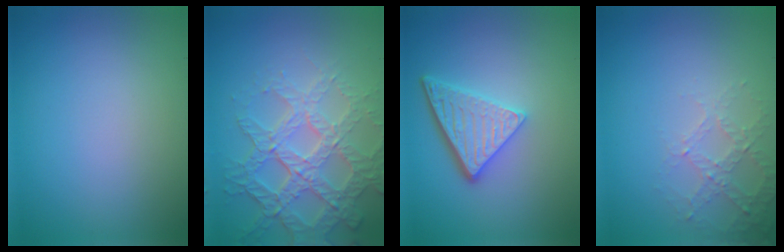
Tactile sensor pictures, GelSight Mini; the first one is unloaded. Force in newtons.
{"total": 6.1, "press": 5.0, "slide": 3.3}
{"total": 4.7, "press": 3.5, "slide": 3.1}
{"total": 2.6, "press": 2.5, "slide": 0.8}